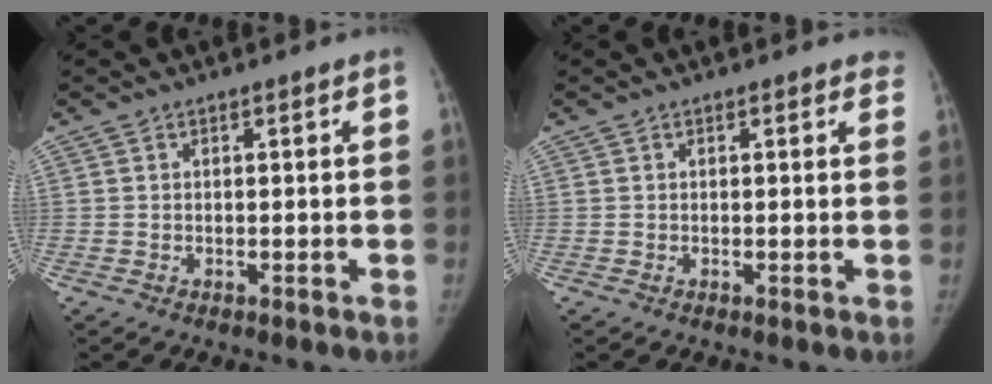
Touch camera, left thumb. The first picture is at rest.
{"total": 1.6, "force": [1.4, 0.7, 0.4], "torque": [0.009, -0.003, 0.002]}